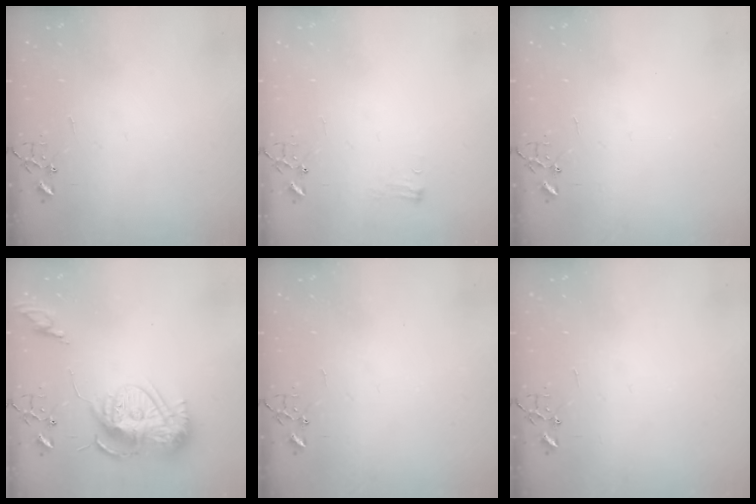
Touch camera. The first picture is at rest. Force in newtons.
{"total": 5.5, "press": 5.5, "slide": 0.7}
{"total": 0.0}
{"total": 15.2, "press": 15.2, "slide": 1.4}
{"total": 0.0}
{"total": 0.0}